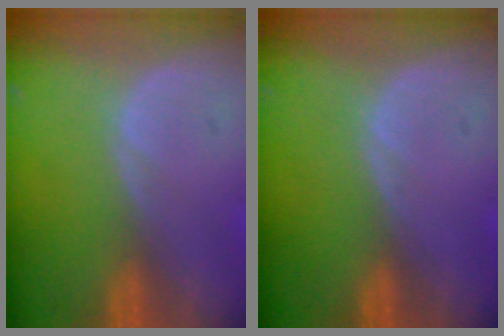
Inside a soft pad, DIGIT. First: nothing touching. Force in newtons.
{"total": 0.0}